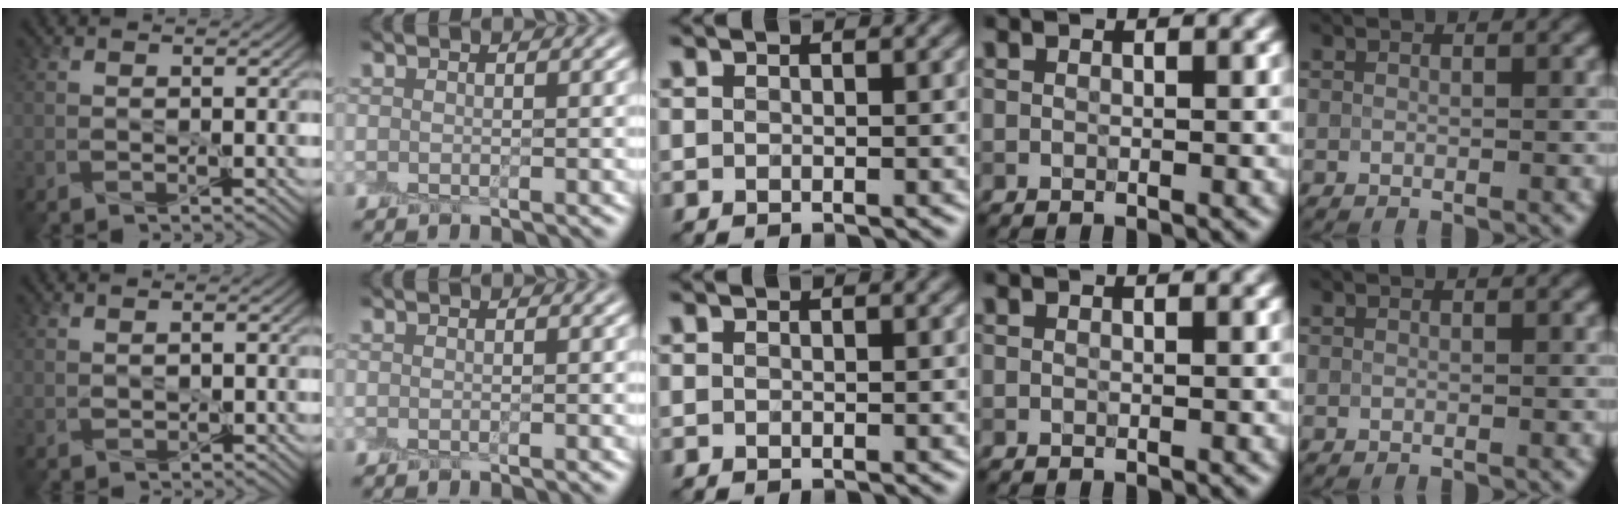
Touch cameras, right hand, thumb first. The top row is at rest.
{"thumb": {"total": 1.0, "force": [0.7, 0.5, 0.6], "torque": [-0.018, -0.001, 0.022]}}